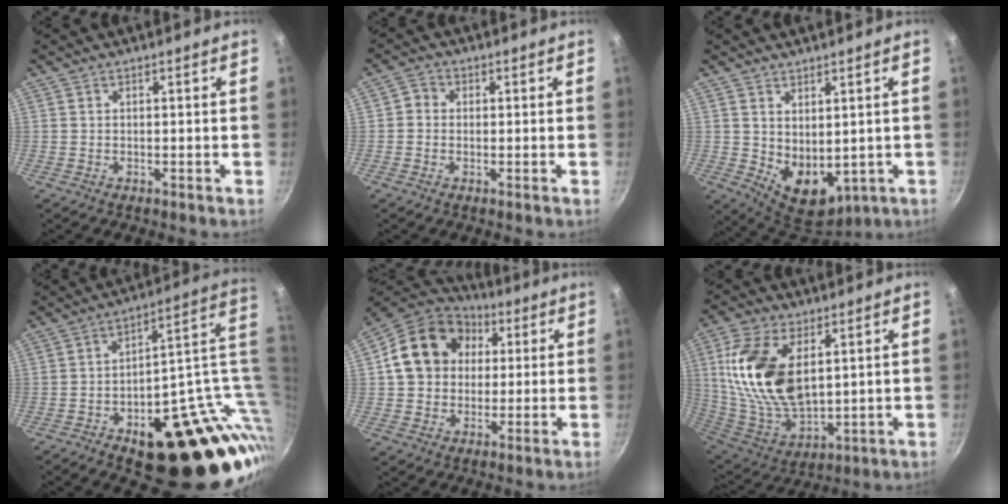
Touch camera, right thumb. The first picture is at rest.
{"total": 2.6, "force": [-0.1, 2.3, 1.1], "torque": [-0.011, 0.002, -0.012]}
{"total": 9.4, "force": [1.0, 6.2, 7.0], "torque": [-0.080, -0.028, 0.041]}
{"total": 29.0, "force": [-1.1, 15.1, 24.7], "torque": [-0.250, 0.013, 0.012]}
{"total": 16.0, "force": [3.6, 13.0, 8.6], "torque": [-0.128, 0.021, 0.047]}
{"total": 19.6, "force": [5.1, 11.0, 15.4], "torque": [-0.291, -0.027, 0.111]}